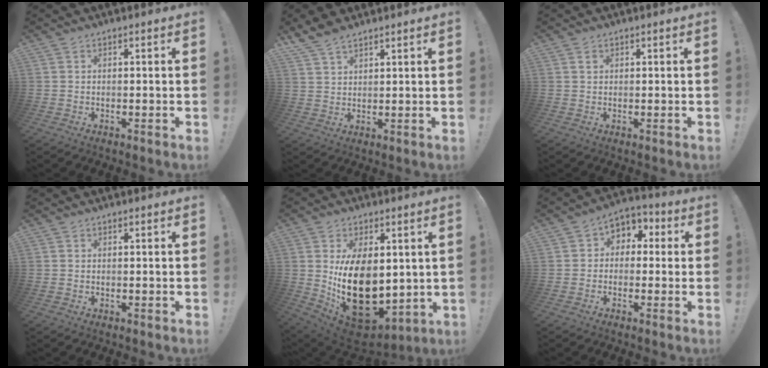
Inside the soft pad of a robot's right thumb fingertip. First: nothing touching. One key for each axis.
{"total": 5.8, "fx": 4.7, "fy": 2.3, "fz": 2.4, "tx": -0.040, "ty": -0.024, "tz": 0.091}
{"total": 1.0, "fx": 0.6, "fy": 0.7, "fz": 0.3, "tx": 0.000, "ty": -0.001, "tz": 0.011}
{"total": 0.0}
{"total": 22.2, "fx": -0.3, "fy": 14.8, "fz": 16.5, "tx": -0.286, "ty": -0.026, "tz": 0.014}
{"total": 5.4, "fx": -1.0, "fy": 4.9, "fz": 2.0, "tx": -0.025, "ty": 0.015, "tz": -0.014}